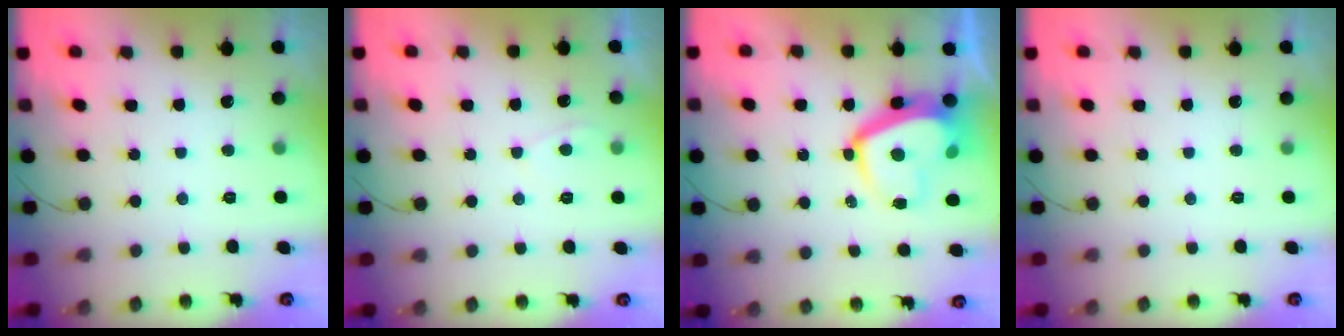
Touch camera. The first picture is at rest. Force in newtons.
{"total": 2.7, "press": 2.7, "slide": 0.2}
{"total": 11.4, "press": 11.4, "slide": 0.9}
{"total": 0.0}